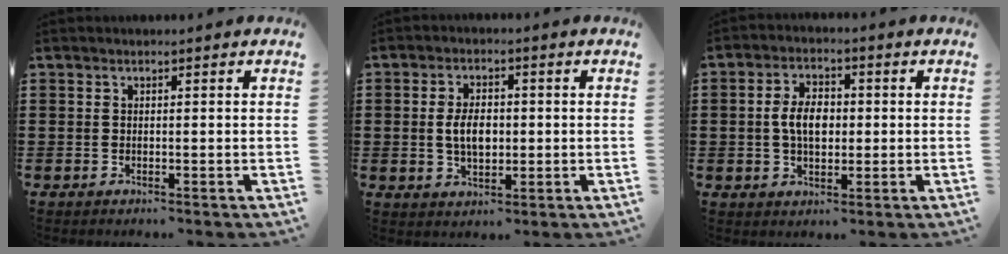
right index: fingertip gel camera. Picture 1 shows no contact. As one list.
[{"total": 5.0, "force": [0.0, 2.8, 4.1], "torque": [-0.074, -0.001, -0.008]}, {"total": 5.7, "force": [0.0, 3.4, 4.5], "torque": [-0.090, 0.006, -0.005]}]